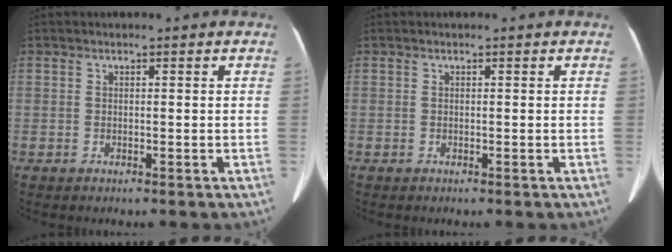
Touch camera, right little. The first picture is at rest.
{"total": 0.0}